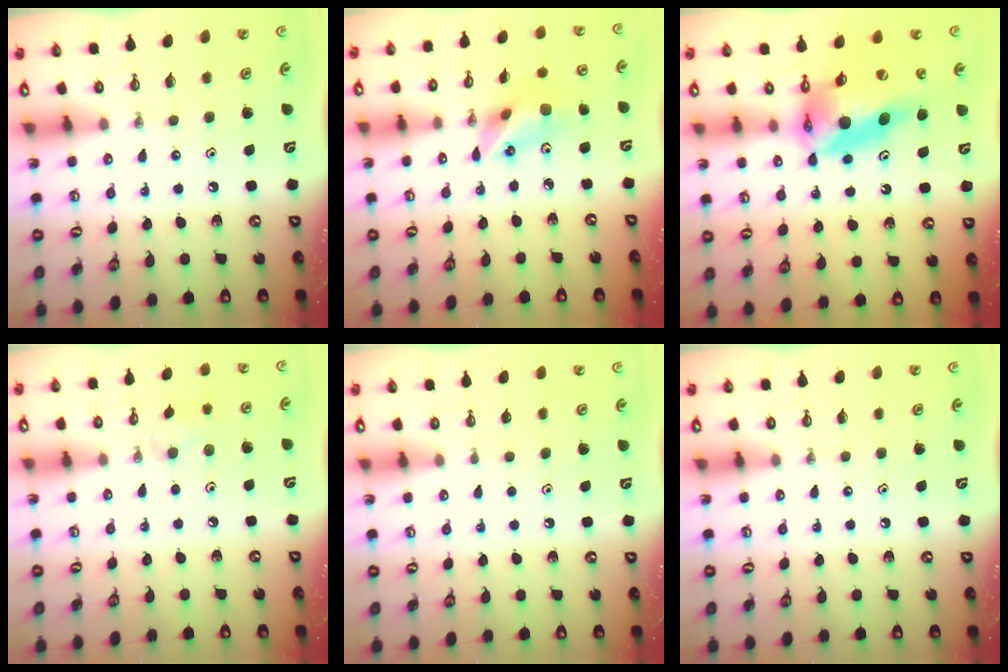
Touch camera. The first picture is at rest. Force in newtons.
{"total": 10.5, "press": 10.2, "slide": 2.8}
{"total": 18.5, "press": 18.3, "slide": 2.4}
{"total": 6.5, "press": 6.3, "slide": 1.3}
{"total": 0.9, "press": 0.1, "slide": 0.9}
{"total": 0.0}